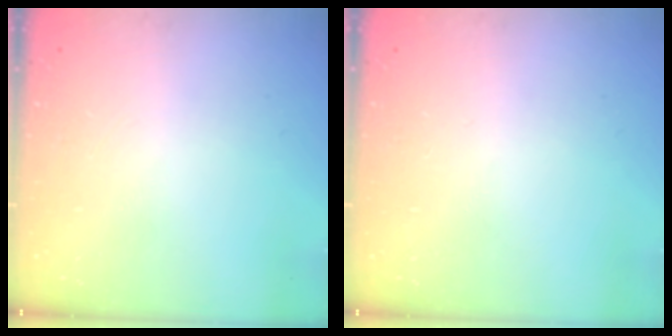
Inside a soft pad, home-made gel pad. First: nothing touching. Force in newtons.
{"total": 0.0}